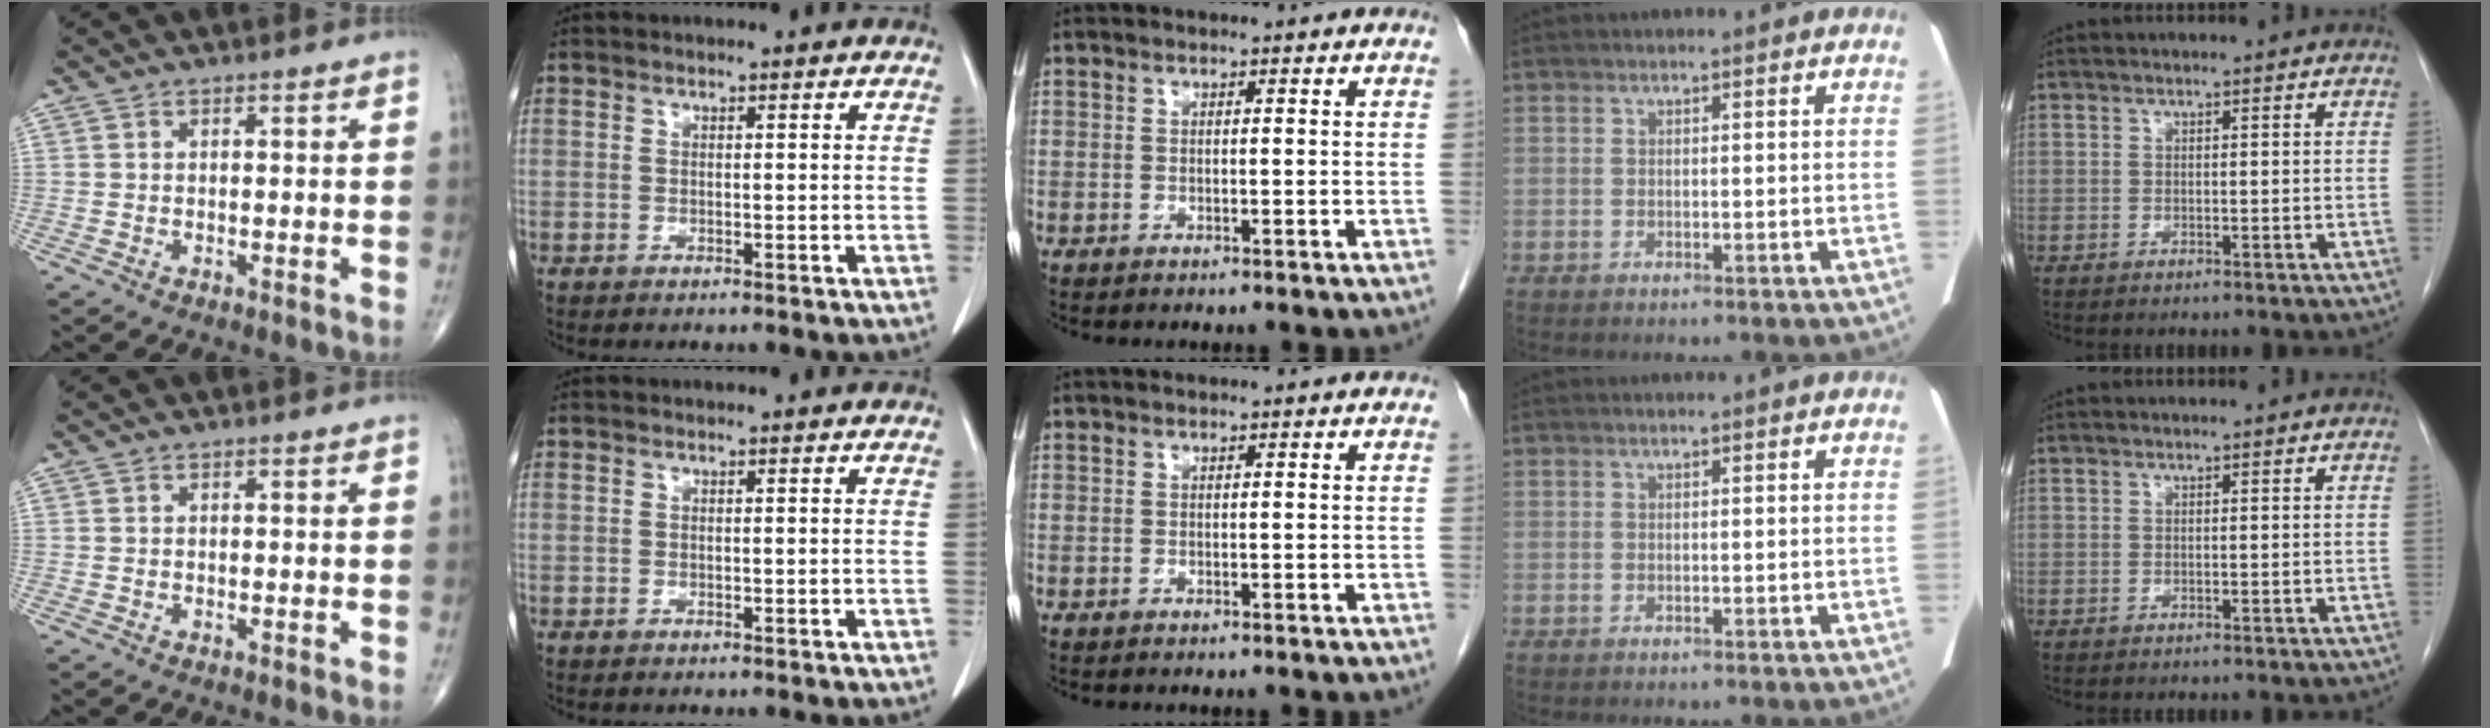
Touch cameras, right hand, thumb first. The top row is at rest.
{}